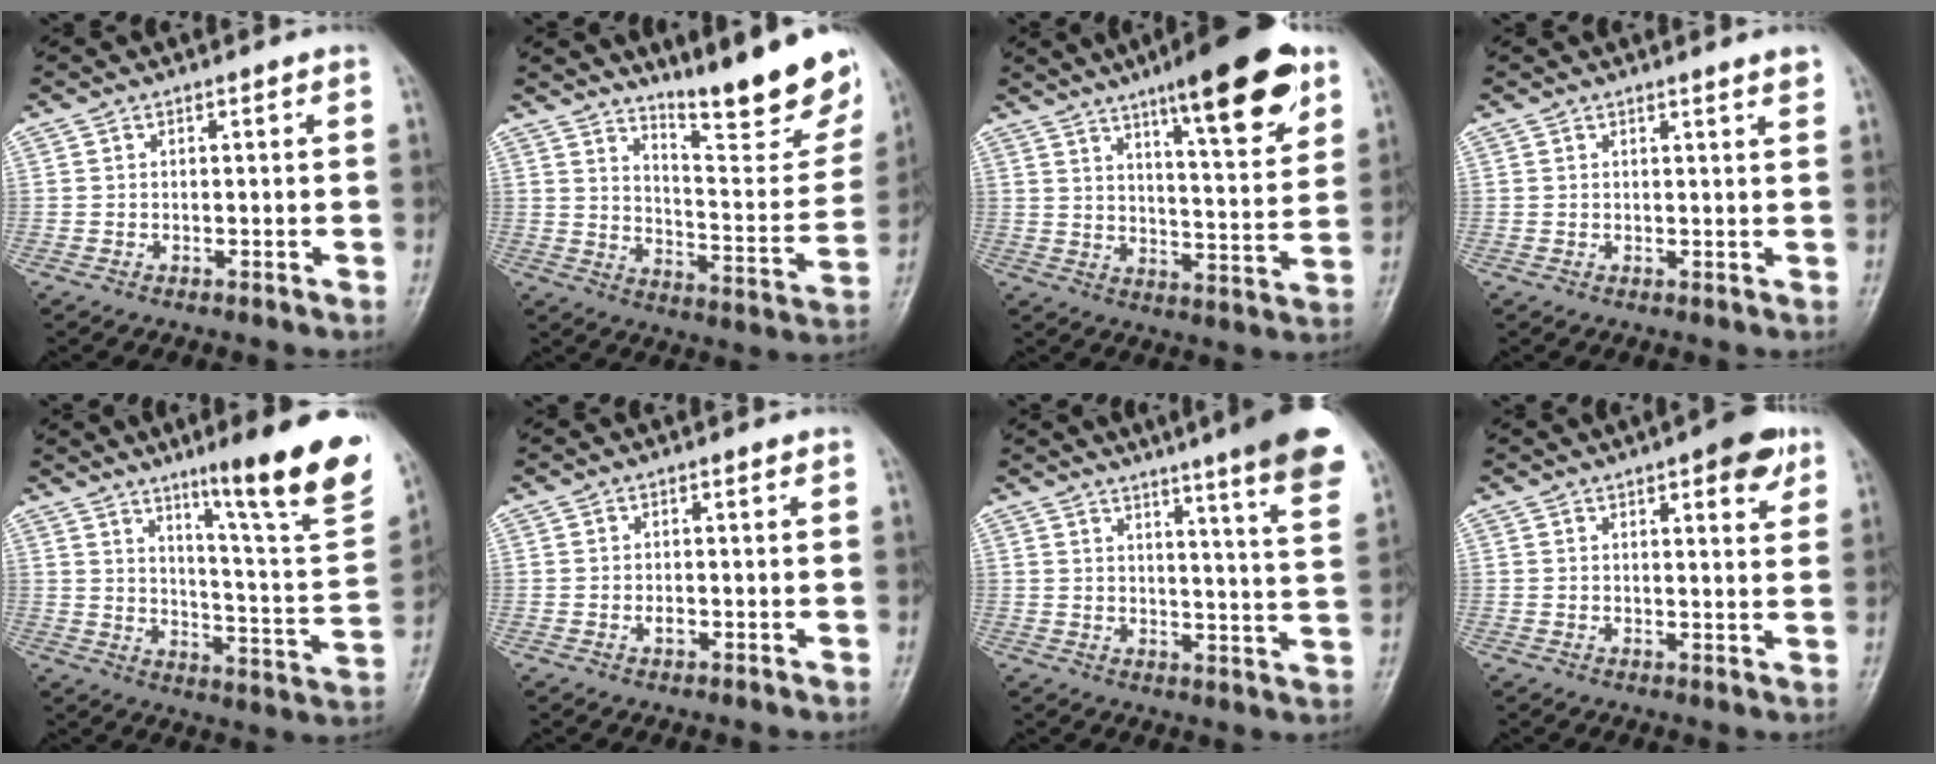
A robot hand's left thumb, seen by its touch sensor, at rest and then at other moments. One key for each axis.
{"total": 19.0, "fx": 14.9, "fy": 2.8, "fz": 11.6, "tx": -0.137, "ty": -0.116, "tz": 0.219}
{"total": 18.2, "fx": 10.8, "fy": 4.0, "fz": 14.0, "tx": -0.176, "ty": -0.050, "tz": 0.161}
{"total": 1.8, "fx": 1.4, "fy": -0.2, "fz": 1.1, "tx": -0.010, "ty": -0.009, "tz": 0.020}
{"total": 21.7, "fx": 13.5, "fy": 2.0, "fz": 16.8, "tx": -0.206, "ty": -0.075, "tz": 0.201}
{"total": 1.0, "fx": -0.1, "fy": 0.6, "fz": 0.8, "tx": -0.010, "ty": -0.001, "tz": -0.001}
{"total": 19.2, "fx": 14.0, "fy": 1.3, "fz": 13.0, "tx": -0.155, "ty": -0.070, "tz": 0.168}
{"total": 7.5, "fx": 4.1, "fy": 2.5, "fz": 5.7, "tx": -0.055, "ty": -0.015, "tz": 0.047}